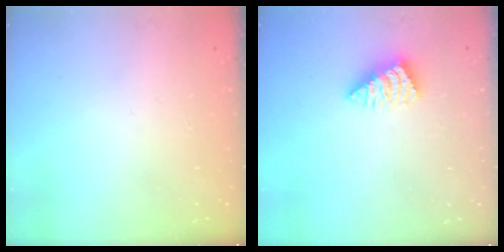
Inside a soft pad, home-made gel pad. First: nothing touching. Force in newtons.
{"total": 2.8, "press": 2.7, "slide": 0.5}